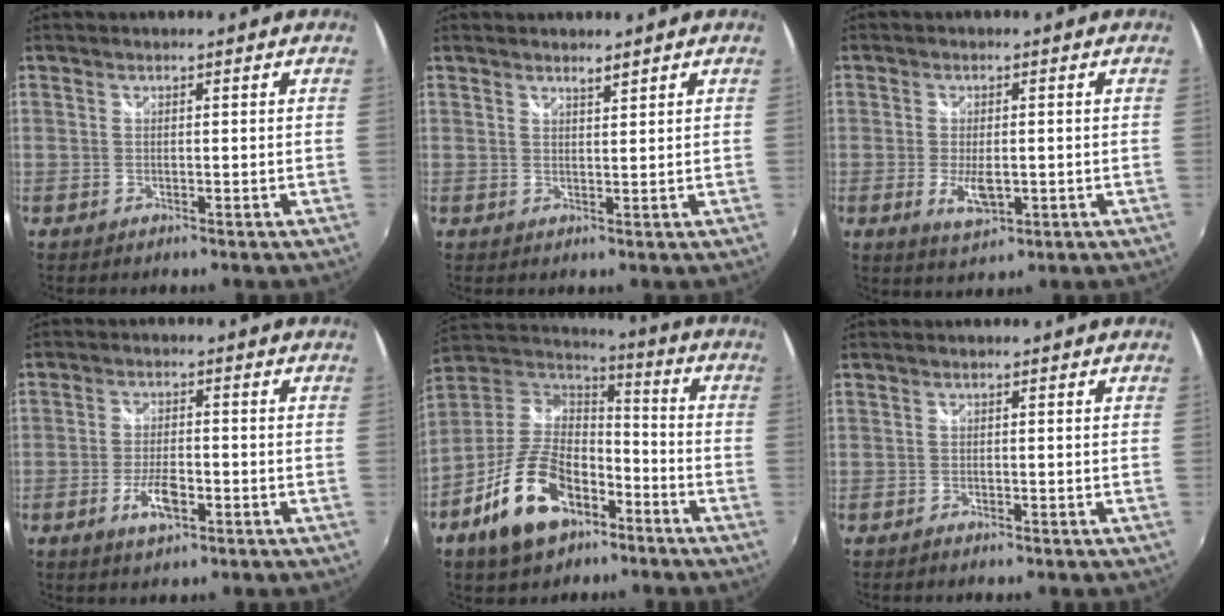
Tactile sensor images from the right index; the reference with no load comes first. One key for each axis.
{"total": 1.4, "fx": 1.3, "fy": 0.1, "fz": 0.5, "tx": -0.007, "ty": -0.001, "tz": 0.021}
{"total": 5.1, "fx": -1.3, "fy": 2.3, "fz": 4.4, "tx": -0.084, "ty": -0.011, "tz": -0.019}
{"total": 5.6, "fx": -2.5, "fy": 2.1, "fz": 4.6, "tx": -0.098, "ty": -0.004, "tz": -0.046}
{"total": 18.0, "fx": -9.4, "fy": 10.4, "fz": 11.4, "tx": -0.246, "ty": 0.003, "tz": -0.161}
{"total": 0.8, "fx": -0.7, "fy": 0.3, "fz": 0.3, "tx": -0.008, "ty": -0.003, "tz": -0.015}